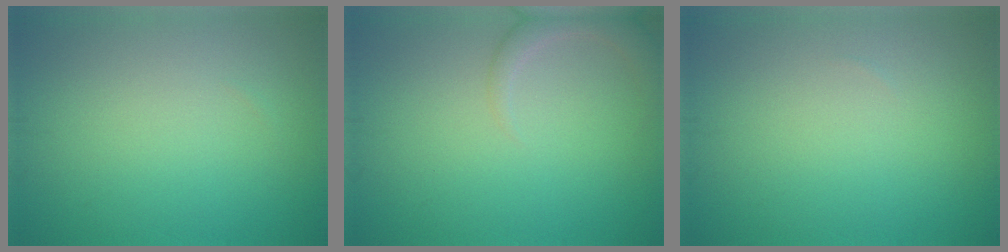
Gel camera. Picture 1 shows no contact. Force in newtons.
{"total": 2.3, "press": 2.3, "slide": 0.3}
{"total": 0.0}